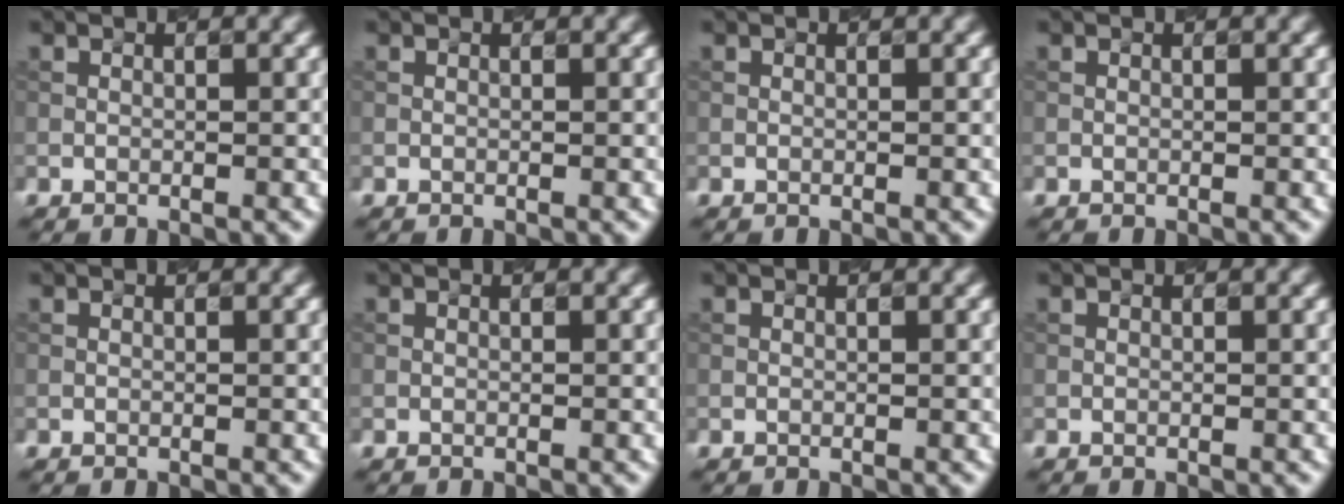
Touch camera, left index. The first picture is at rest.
{"total": 0.0}
{"total": 0.0}
{"total": 0.0}
{"total": 0.0}
{"total": 0.0}
{"total": 0.0}
{"total": 0.0}